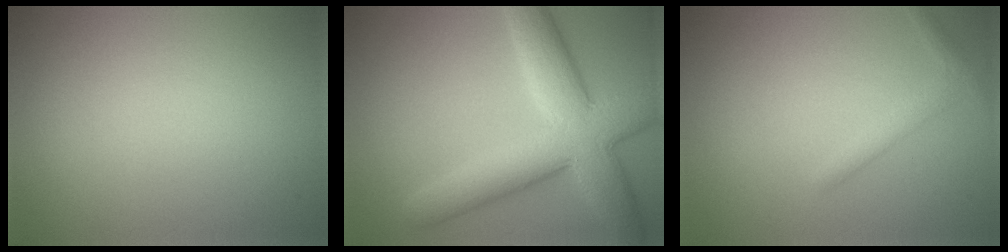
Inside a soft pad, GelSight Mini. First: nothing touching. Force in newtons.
{"total": 8.6, "press": 8.6, "slide": 0.4}
{"total": 1.6, "press": 1.6, "slide": 0.1}